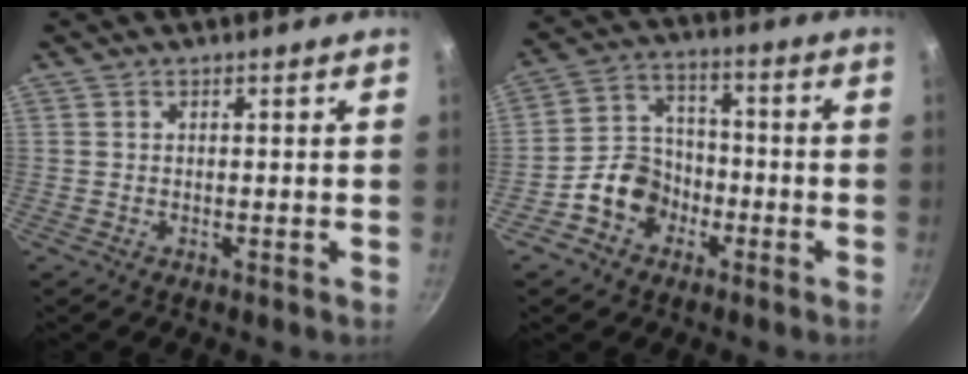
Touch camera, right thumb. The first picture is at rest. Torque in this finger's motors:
{"motor_torque": [-0.06, 0.66, 0.91, -0.85, 0.17]}